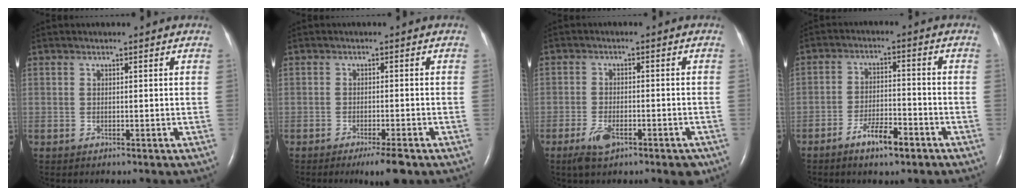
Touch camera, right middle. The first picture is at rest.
{"total": 4.0, "force": [-2.8, 0.2, 2.9], "torque": [-0.045, -0.010, -0.041]}
{"total": 6.4, "force": [-3.8, 2.2, 4.7], "torque": [-0.079, -0.009, -0.058]}
{"total": 6.0, "force": [-3.9, 1.6, 4.2], "torque": [-0.080, 0.000, -0.065]}